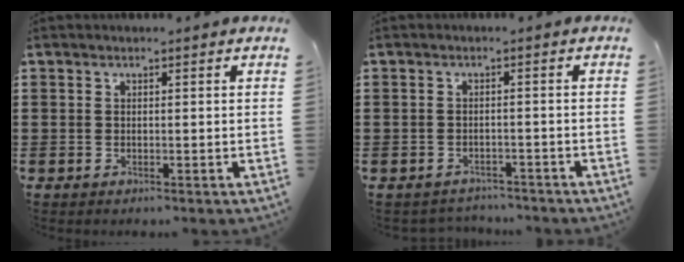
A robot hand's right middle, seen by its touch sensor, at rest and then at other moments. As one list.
[{"total": 2.0, "force": [-2.0, 0.4, -0.2], "torque": [-0.005, -0.002, -0.044]}]